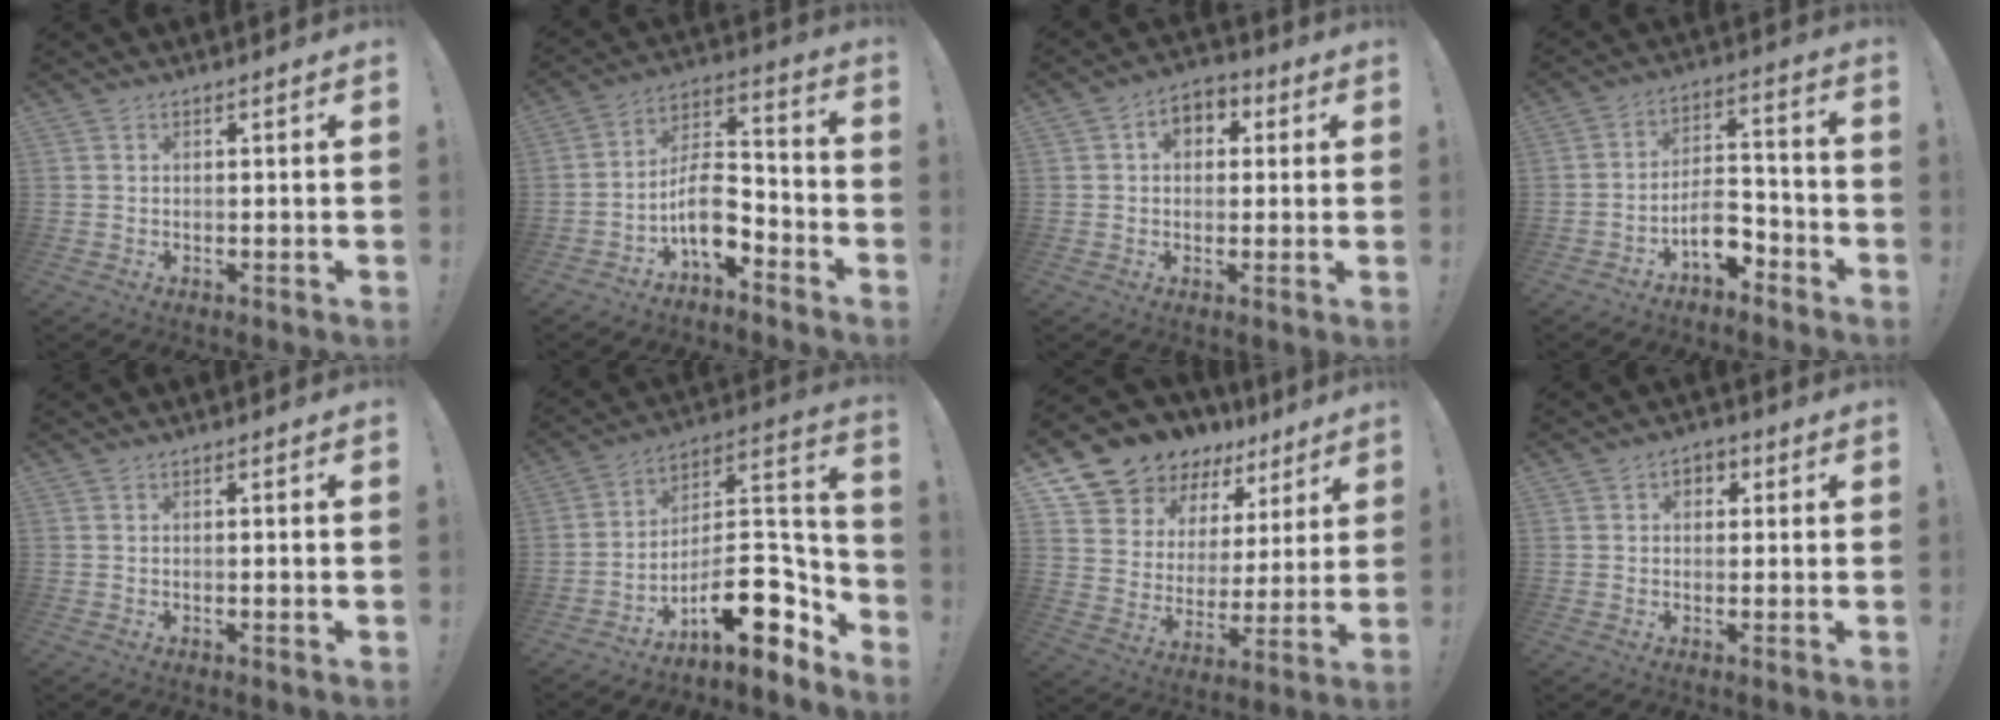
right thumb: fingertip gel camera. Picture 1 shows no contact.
{"total": 11.9, "force": [-5.8, 6.7, 8.0], "torque": [-0.142, 0.032, -0.102]}
{"total": 6.2, "force": [1.4, 4.8, 3.7], "torque": [-0.049, 0.003, 0.023]}
{"total": 9.7, "force": [-5.7, 5.7, 5.5], "torque": [-0.078, 0.042, -0.098]}
{"total": 1.1, "force": [0.1, -0.2, 1.1], "torque": [-0.011, -0.003, -0.002]}
{"total": 17.0, "force": [-7.5, 7.5, 13.3], "torque": [-0.180, 0.034, -0.117]}
{"total": 11.7, "force": [10.0, 6.0, 1.4], "torque": [-0.046, -0.088, 0.195]}
{"total": 3.5, "force": [0.5, 2.7, 2.1], "torque": [-0.022, 0.005, 0.006]}